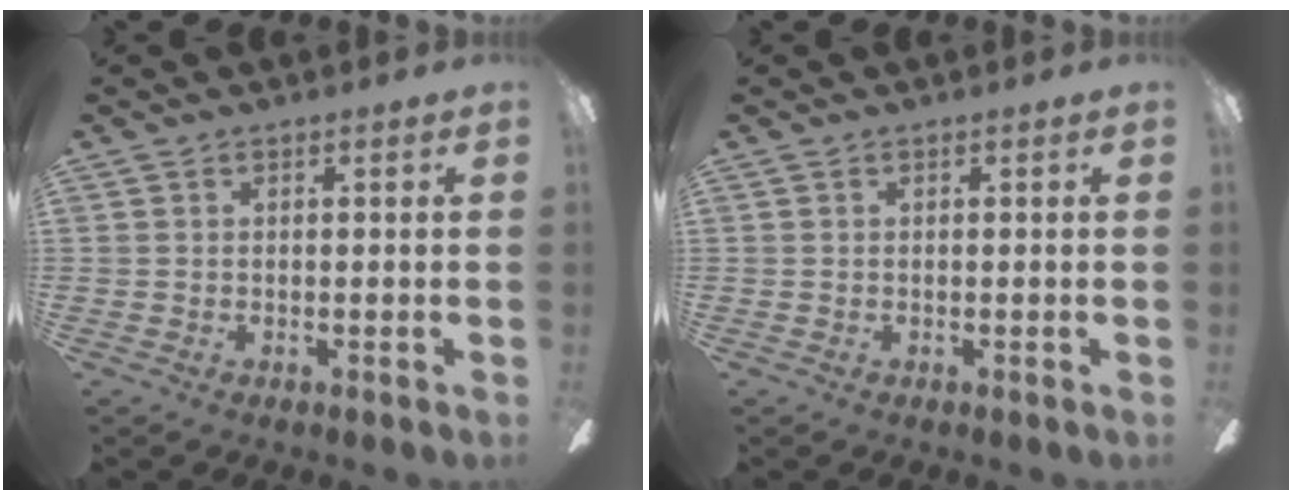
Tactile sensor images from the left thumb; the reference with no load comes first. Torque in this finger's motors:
{"motor_torque": [0.00, 0.00, -0.01, 0.01, 0.00]}